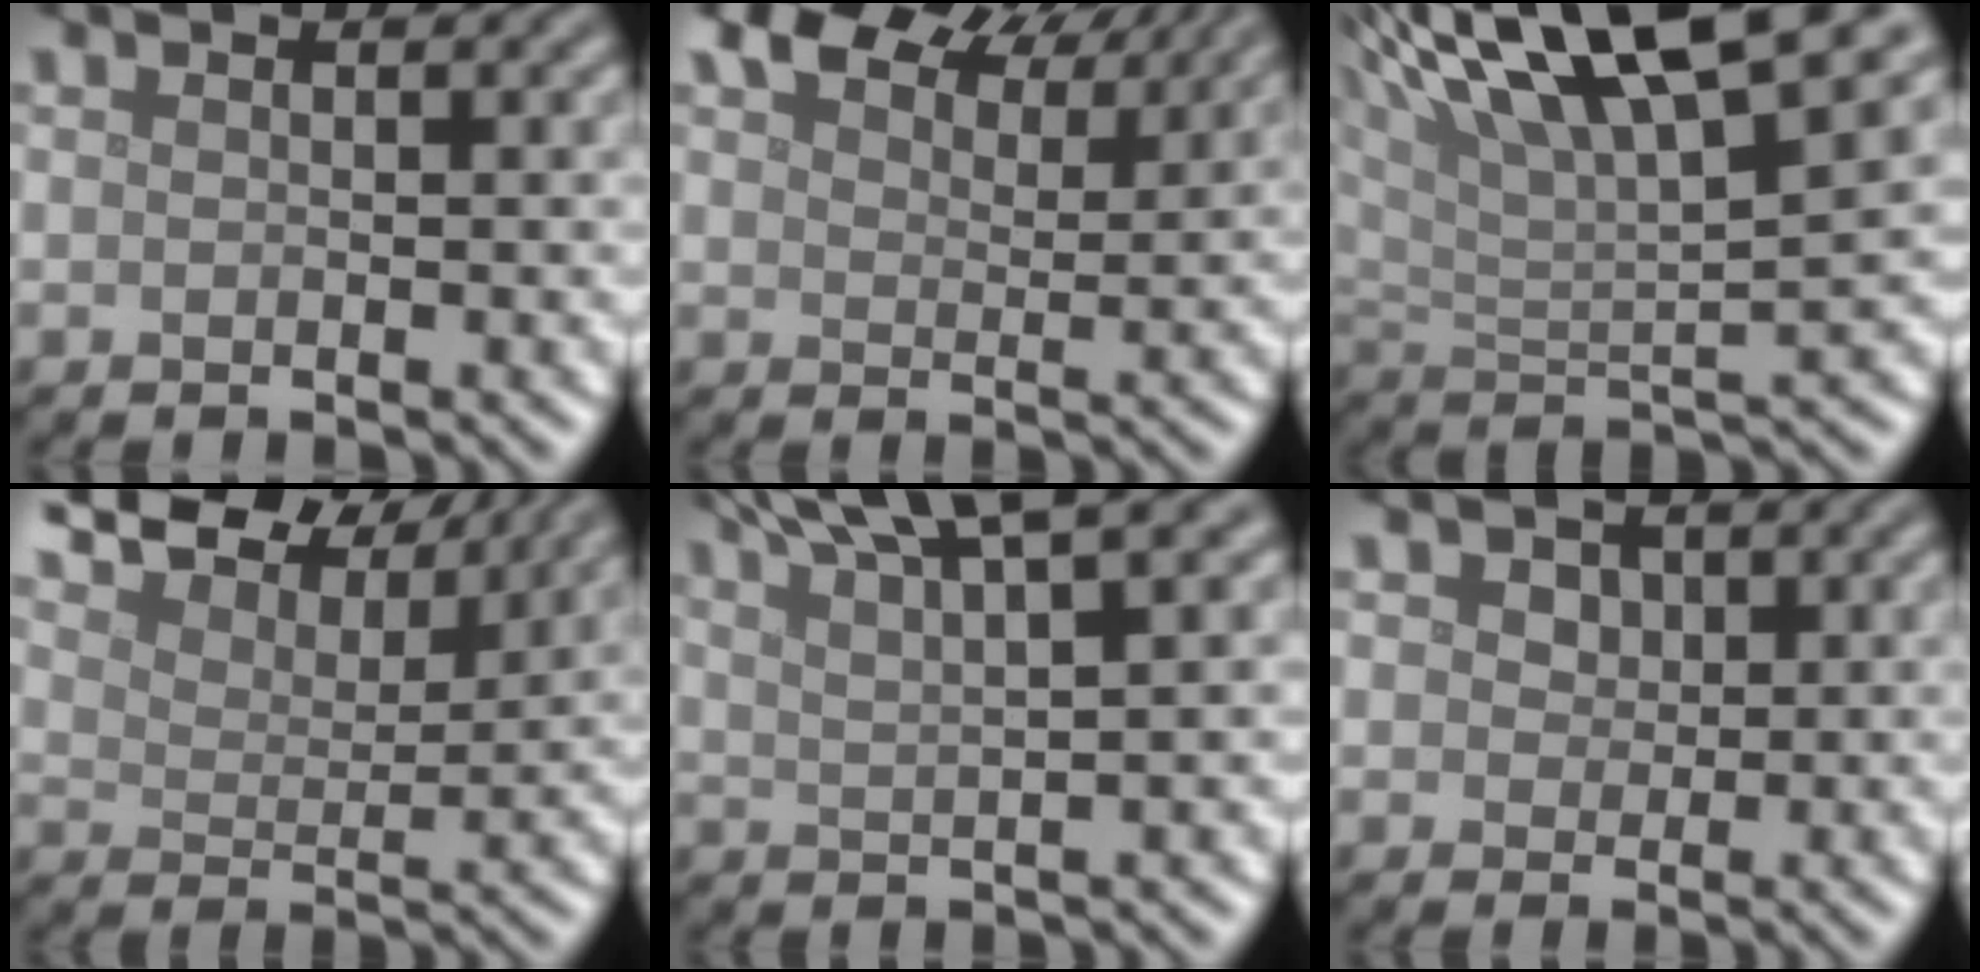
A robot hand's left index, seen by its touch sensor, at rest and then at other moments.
{"total": 8.9, "force": [7.3, 2.8, 4.3], "torque": [-0.081, 0.016, 0.109]}
{"total": 13.7, "force": [8.6, 3.3, 10.1], "torque": [-0.176, 0.024, 0.145]}
{"total": 10.1, "force": [8.6, 3.1, 4.3], "torque": [-0.096, 0.016, 0.109]}
{"total": 7.8, "force": [5.7, 1.4, 5.2], "torque": [-0.069, 0.026, 0.074]}
{"total": 2.4, "force": [1.3, 1.7, 1.2], "torque": [-0.022, 0.012, 0.008]}